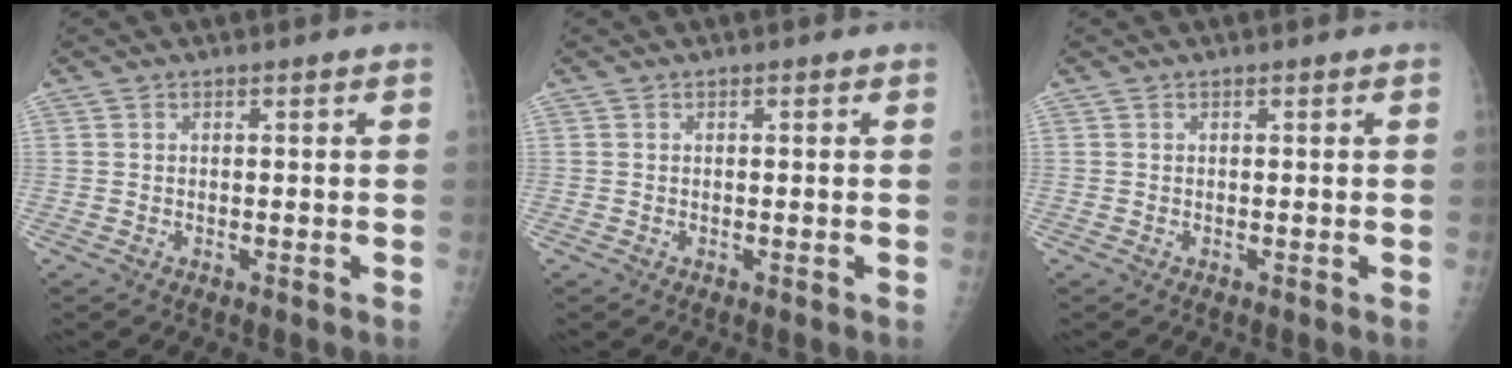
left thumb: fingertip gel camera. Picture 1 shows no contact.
{"total": 0.0}
{"total": 0.0}